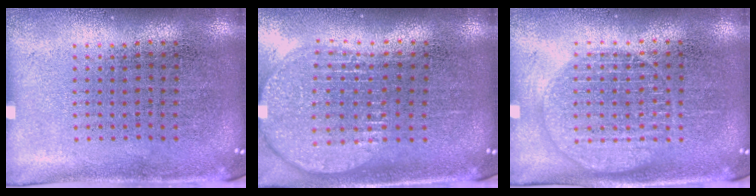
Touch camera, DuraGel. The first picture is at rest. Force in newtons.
{"total": 2.0, "press": 1.7, "slide": 1.1}
{"total": 1.4, "press": 1.4, "slide": 0.2}